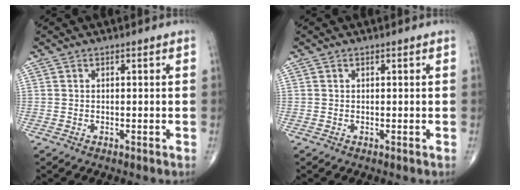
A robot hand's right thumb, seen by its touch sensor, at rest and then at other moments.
{"total": 0.0}